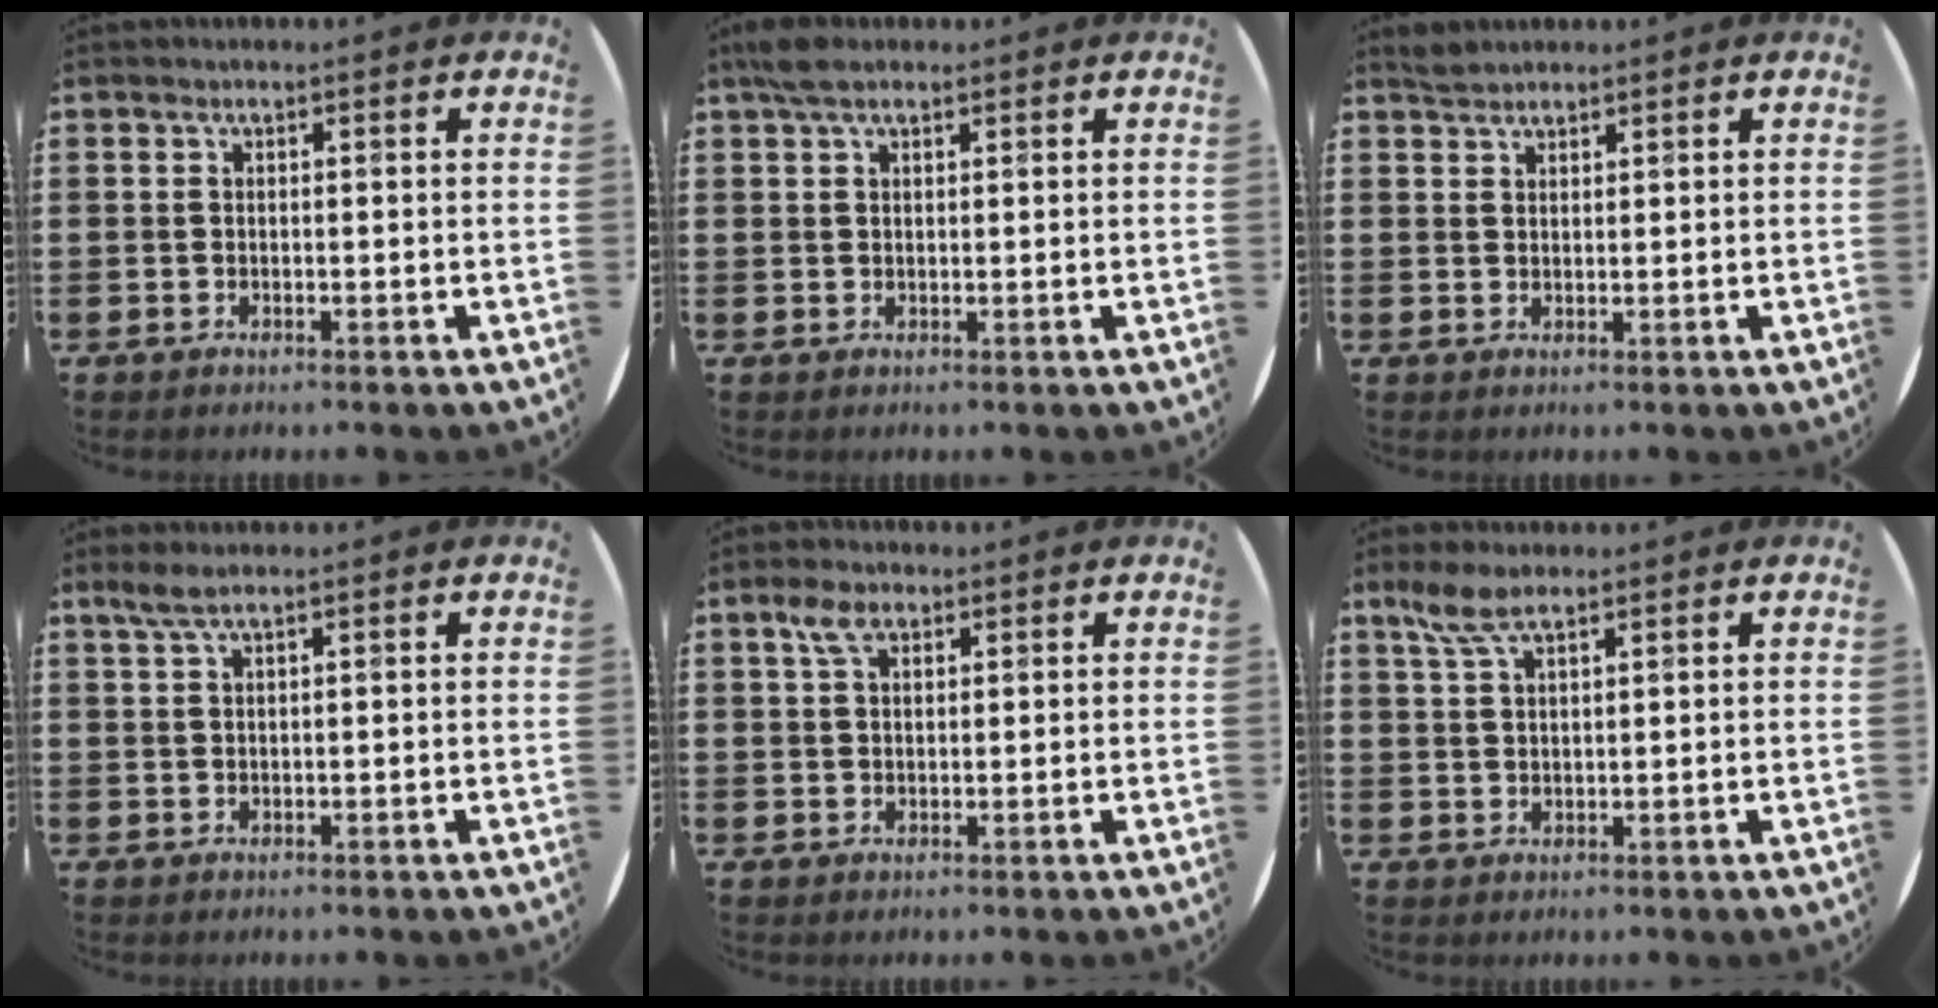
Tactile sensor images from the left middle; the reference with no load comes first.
{"total": 2.8, "force": [2.0, 1.1, 1.7], "torque": [-0.038, 0.007, 0.037]}
{"total": 1.6, "force": [1.6, 0.4, 0.1], "torque": [-0.004, 0.003, 0.031]}
{"total": 2.0, "force": [1.4, 0.2, 1.5], "torque": [-0.031, 0.003, 0.025]}
{"total": 3.3, "force": [2.1, 1.8, 1.9], "torque": [-0.044, 0.008, 0.038]}
{"total": 4.6, "force": [3.1, 1.5, 3.1], "torque": [-0.068, 0.005, 0.057]}